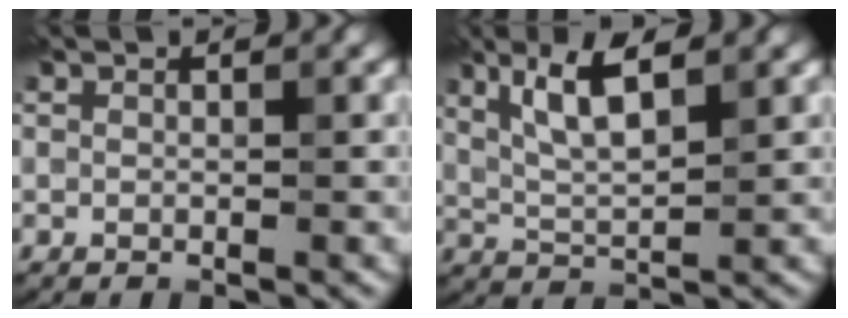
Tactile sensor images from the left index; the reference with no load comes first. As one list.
[{"total": 4.6, "force": [2.3, 1.1, 3.9], "torque": [-0.082, 0.007, 0.042]}]